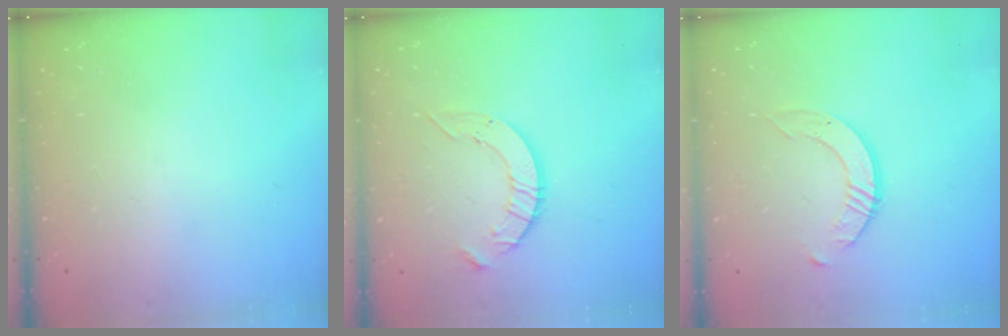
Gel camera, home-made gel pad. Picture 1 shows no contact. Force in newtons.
{"total": 7.0, "press": 7.0, "slide": 0.4}
{"total": 2.5, "press": 2.5, "slide": 0.3}